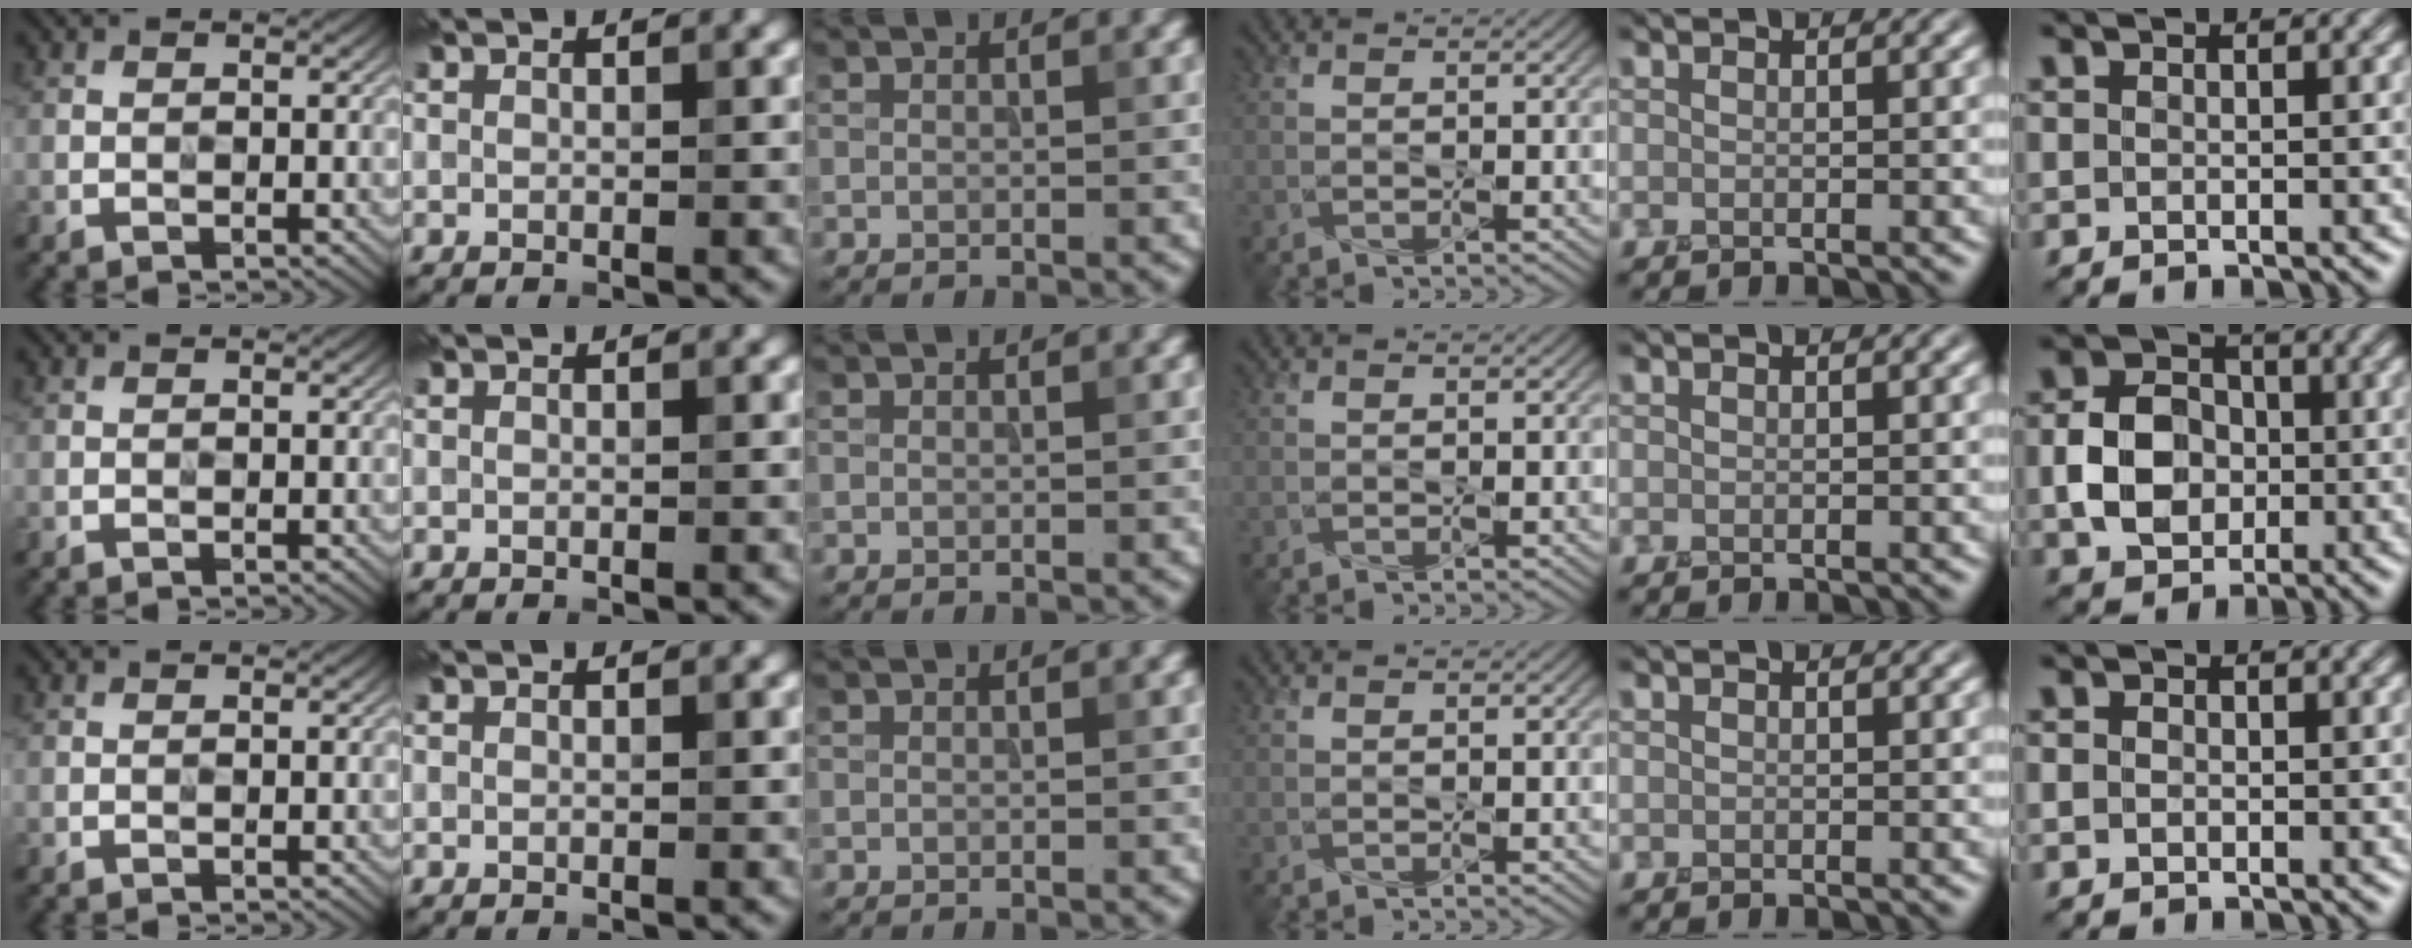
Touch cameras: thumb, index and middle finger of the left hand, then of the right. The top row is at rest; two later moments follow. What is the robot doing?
{"motion": "press", "object": "button"}